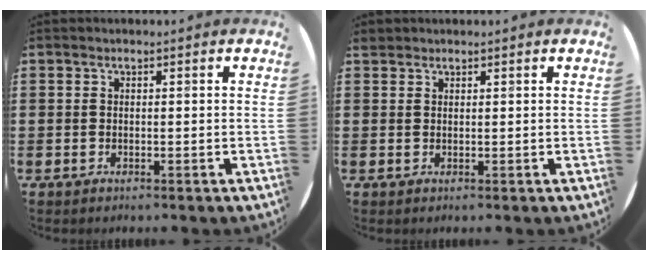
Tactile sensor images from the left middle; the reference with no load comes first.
{"total": 0.9, "force": [0.8, 0.3, -0.2], "torque": [0.002, 0.002, 0.017]}